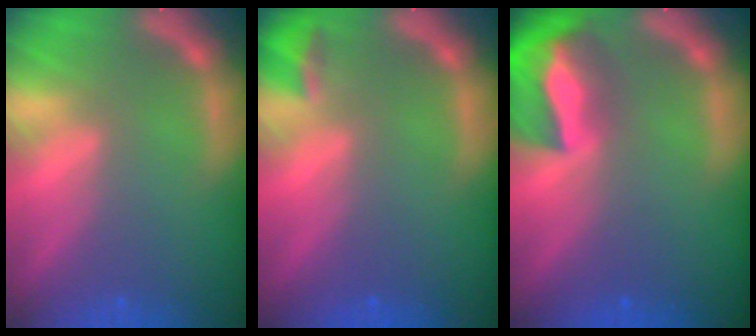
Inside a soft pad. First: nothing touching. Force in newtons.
{"total": 1.9}
{"total": 10.0}